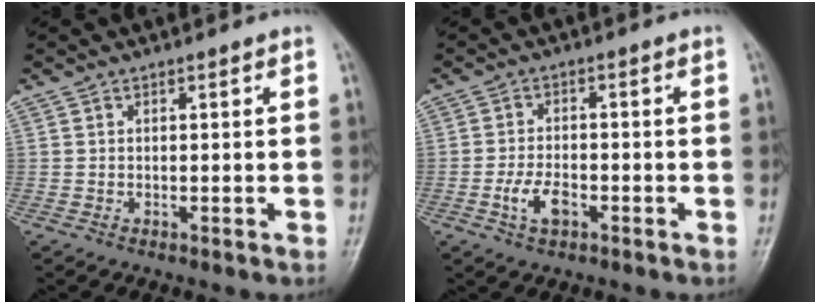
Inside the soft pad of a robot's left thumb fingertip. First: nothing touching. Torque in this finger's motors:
{"motor_torque": [-0.31, 0.62, 0.68, 0.26, 0.08]}